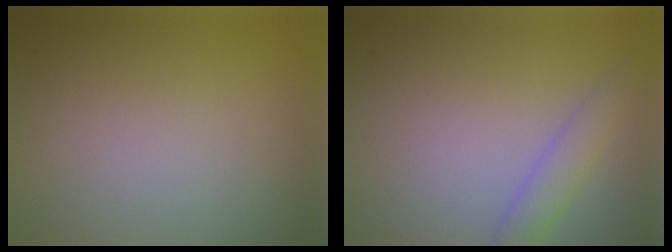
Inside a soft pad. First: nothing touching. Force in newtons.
{"total": 2.2, "press": 2.2, "slide": 0.2}